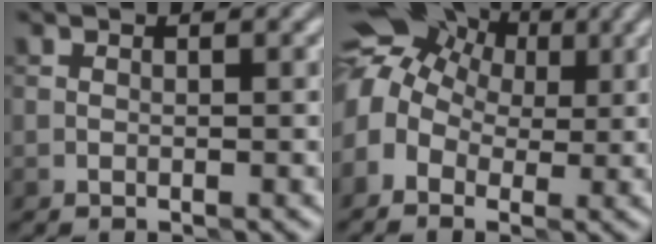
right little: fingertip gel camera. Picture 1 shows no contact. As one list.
[{"total": 8.3, "force": [1.7, 6.2, 5.1], "torque": [-0.091, 0.037, 0.020]}]